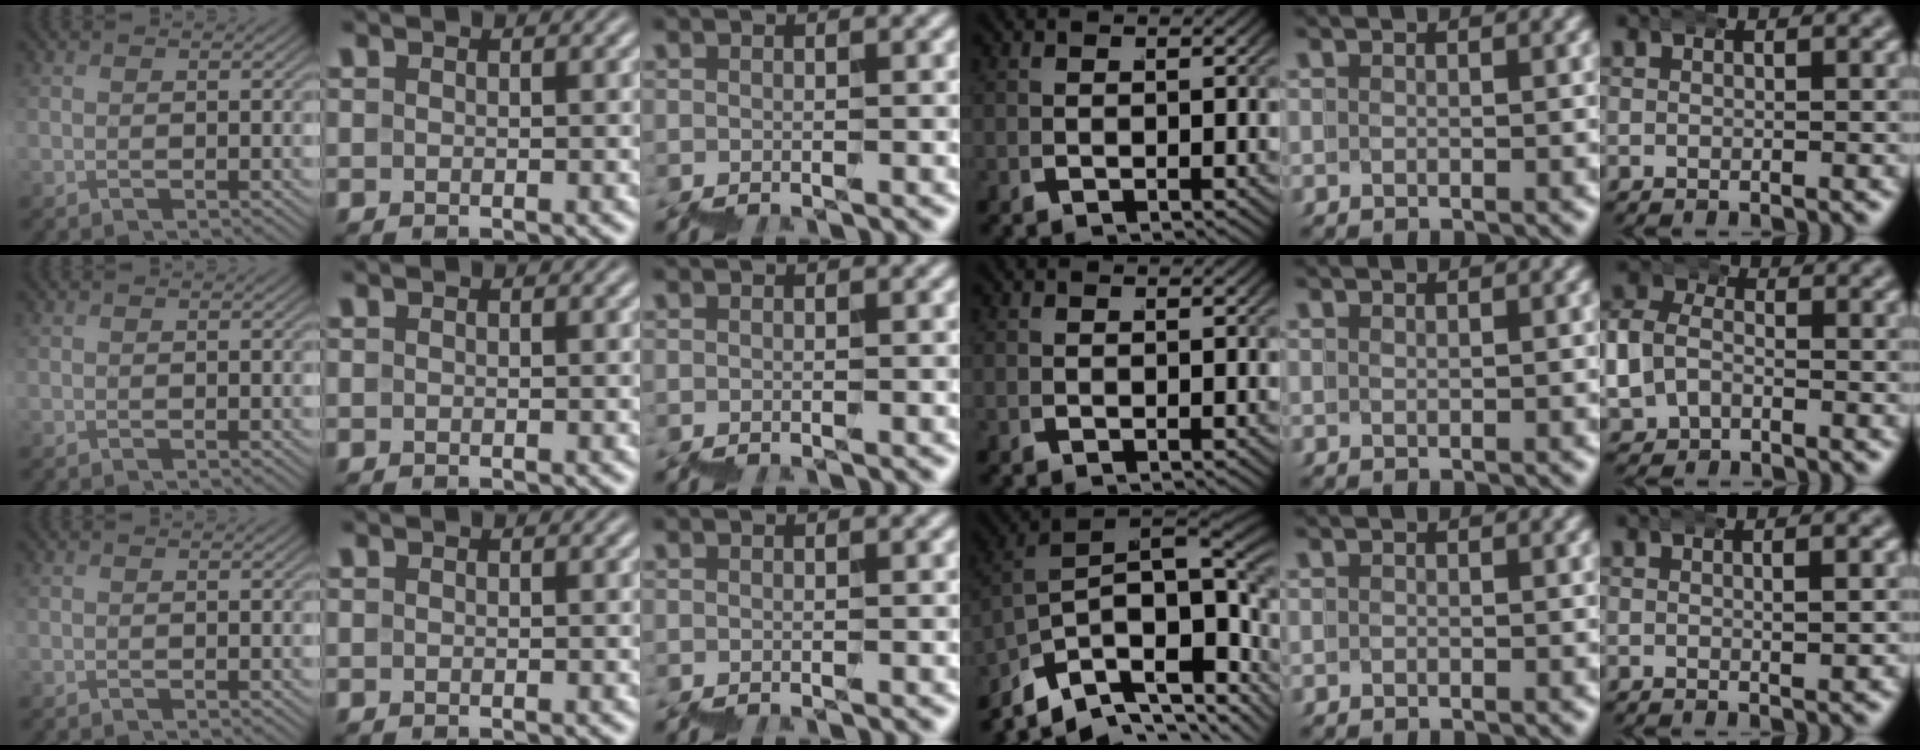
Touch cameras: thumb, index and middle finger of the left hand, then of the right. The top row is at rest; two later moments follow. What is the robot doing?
{"motion": "wrap", "object": "bubble wrap"}